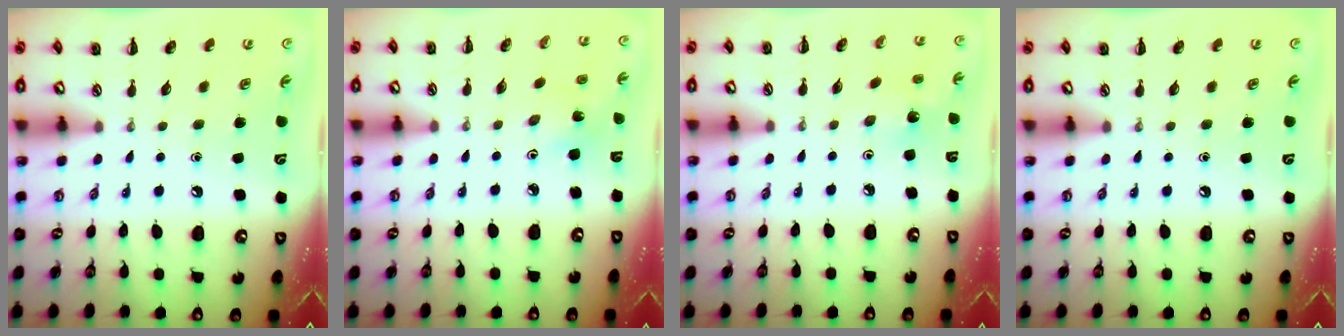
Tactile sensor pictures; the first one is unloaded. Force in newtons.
{"total": 3.8, "press": 3.7, "slide": 1.0}
{"total": 1.4, "press": 1.2, "slide": 0.6}
{"total": 0.0}